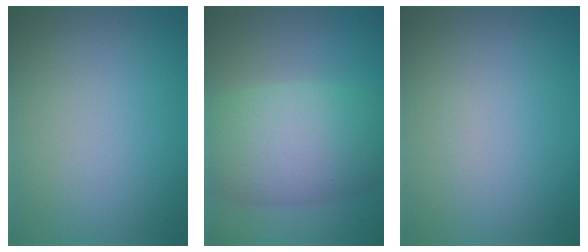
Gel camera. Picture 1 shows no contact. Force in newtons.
{"total": 8.8, "press": 8.8, "slide": 0.5}
{"total": 0.0}